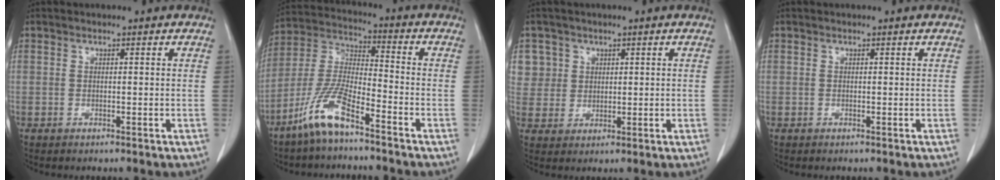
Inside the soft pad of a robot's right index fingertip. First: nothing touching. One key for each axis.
{"total": 10.4, "fx": -7.1, "fy": 1.5, "fz": 7.5, "tx": -0.167, "ty": -0.013, "tz": -0.147}
{"total": 5.4, "fx": 2.0, "fy": 5.0, "fz": -0.1, "tx": 0.016, "ty": 0.009, "tz": 0.045}
{"total": 0.0}